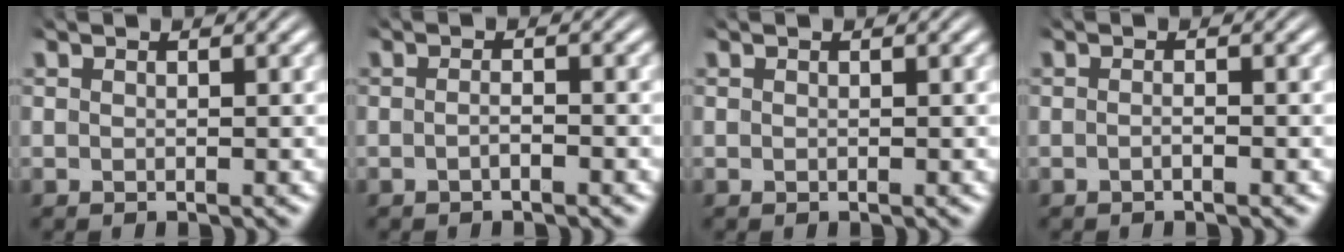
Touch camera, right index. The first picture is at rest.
{"total": 1.3, "force": [-0.9, 0.2, 0.9], "torque": [-0.018, -0.001, -0.019]}
{"total": 0.0}
{"total": 0.9, "force": [-0.6, 0.1, 0.7], "torque": [-0.015, 0.001, -0.015]}